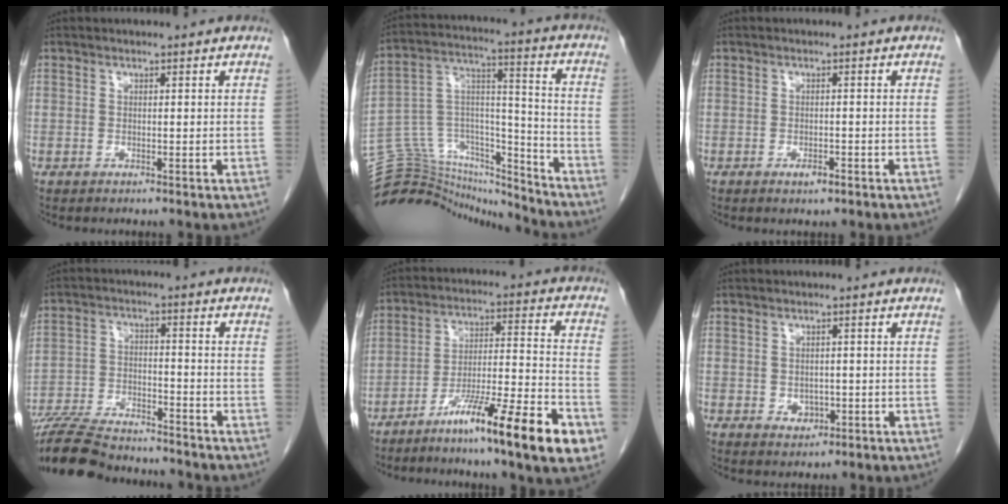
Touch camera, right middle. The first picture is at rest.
{"total": 22.6, "force": [-21.8, 4.3, 4.0], "torque": [-0.098, 0.046, -0.351]}
{"total": 1.6, "force": [-0.9, 0.6, 1.2], "torque": [-0.018, 0.001, -0.011]}
{"total": 15.8, "force": [-14.4, 2.8, 6.1], "torque": [-0.114, -0.014, -0.232]}
{"total": 17.4, "force": [-9.9, 0.3, 14.3], "torque": [-0.210, -0.020, -0.161]}
{"total": 1.6, "force": [-0.4, 1.3, 0.8], "torque": [-0.010, 0.003, 0.001]}